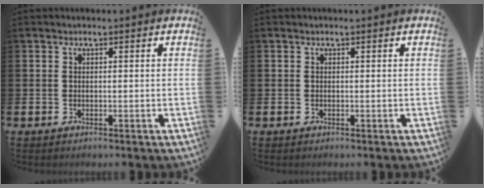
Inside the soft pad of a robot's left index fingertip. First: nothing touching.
{"total": 0.0}